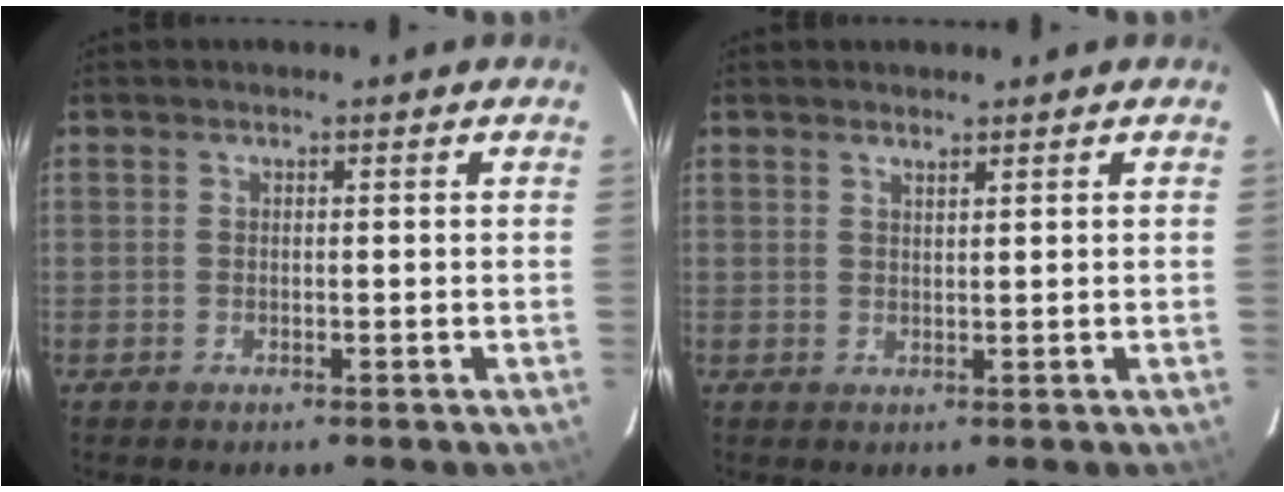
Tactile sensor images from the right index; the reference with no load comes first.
{"total": 1.1, "force": [1.0, -0.2, 0.5], "torque": [-0.010, 0.000, 0.017]}